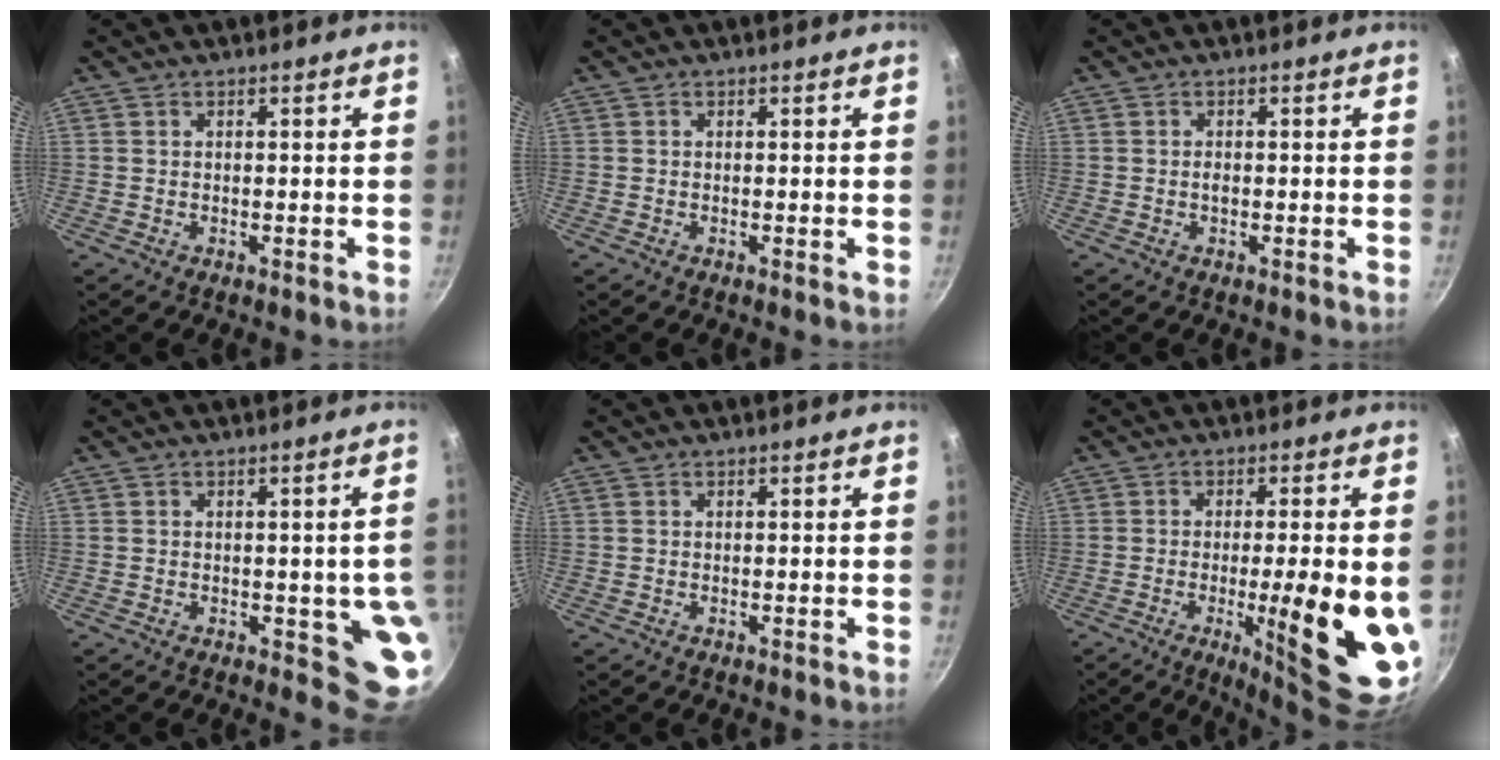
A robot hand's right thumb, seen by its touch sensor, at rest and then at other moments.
{"total": 0.0}
{"total": 0.9, "force": [-0.2, 0.5, 0.7], "torque": [-0.012, 0.003, -0.004]}
{"total": 8.3, "force": [-1.2, 3.7, 7.3], "torque": [-0.056, -0.008, -0.014]}
{"total": 0.0}
{"total": 16.0, "force": [-2.6, 3.2, 15.4], "torque": [-0.206, -0.008, -0.030]}